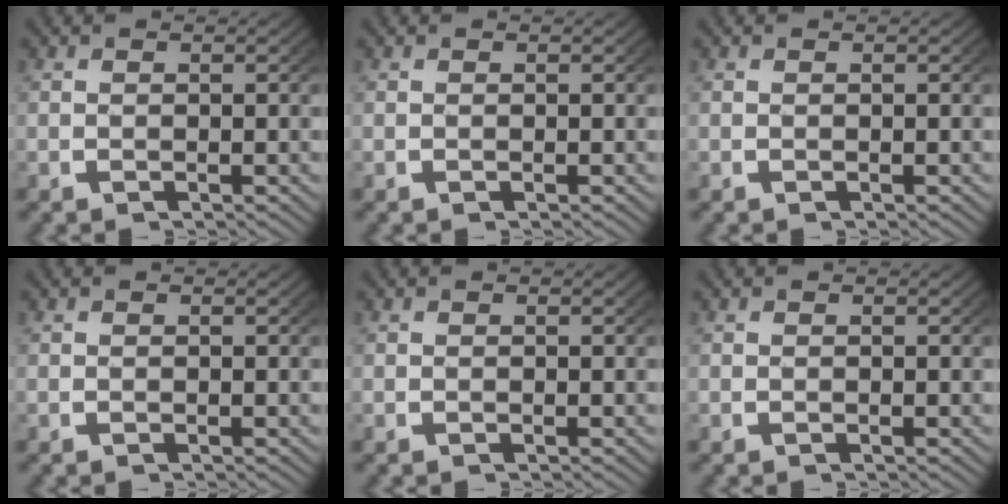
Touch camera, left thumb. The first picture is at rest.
{"total": 0.0}
{"total": 0.0}
{"total": 0.0}
{"total": 0.0}
{"total": 0.0}